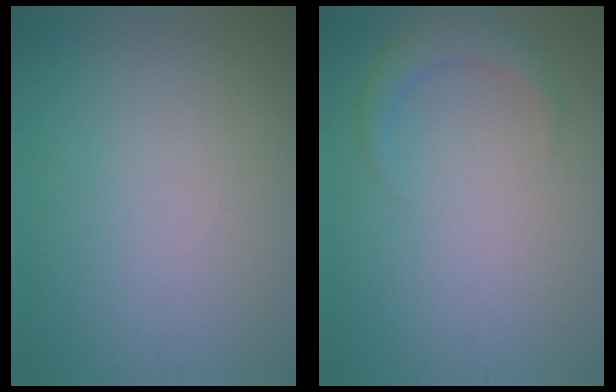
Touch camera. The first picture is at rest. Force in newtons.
{"total": 2.1, "press": 2.1, "slide": 0.2}